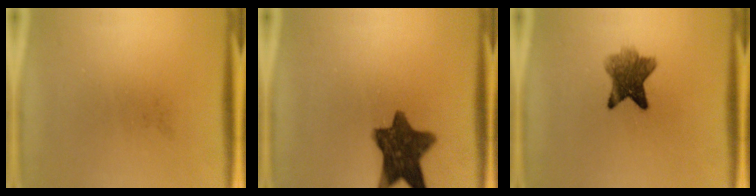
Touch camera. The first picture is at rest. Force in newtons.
{"total": 11.3}
{"total": 7.2}